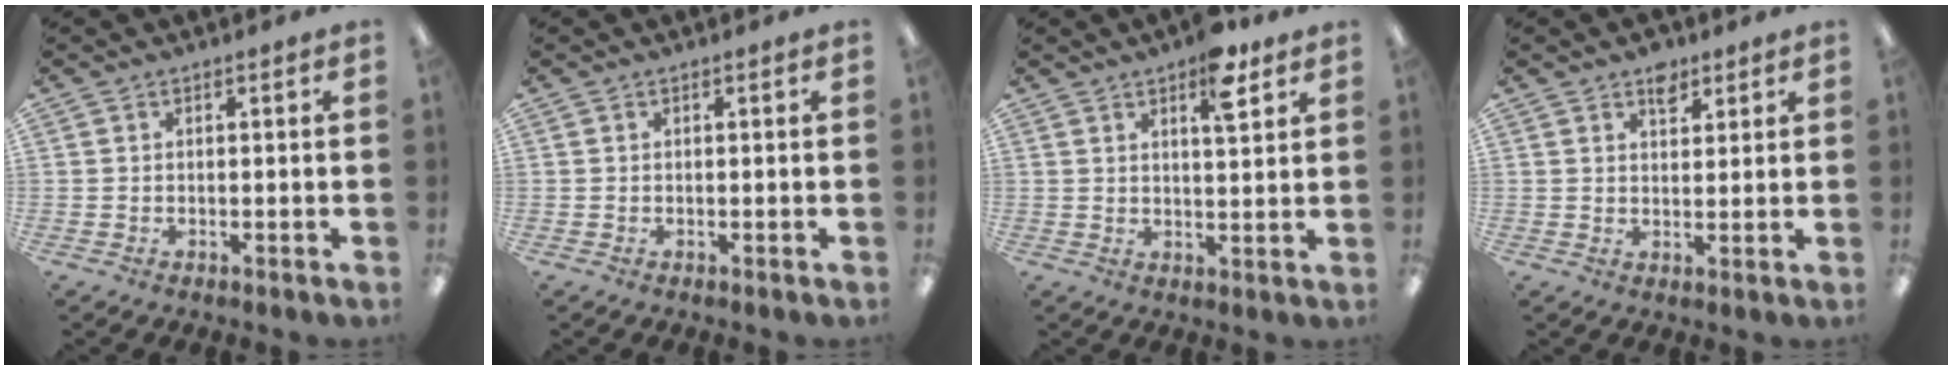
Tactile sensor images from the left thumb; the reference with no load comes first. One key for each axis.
{"total": 0.0}
{"total": 8.4, "fx": 5.2, "fy": 3.0, "fz": 5.9, "tx": -0.072, "ty": -0.024, "tz": 0.081}
{"total": 4.5, "fx": 3.1, "fy": 2.6, "fz": 2.0, "tx": -0.013, "ty": -0.013, "tz": 0.052}